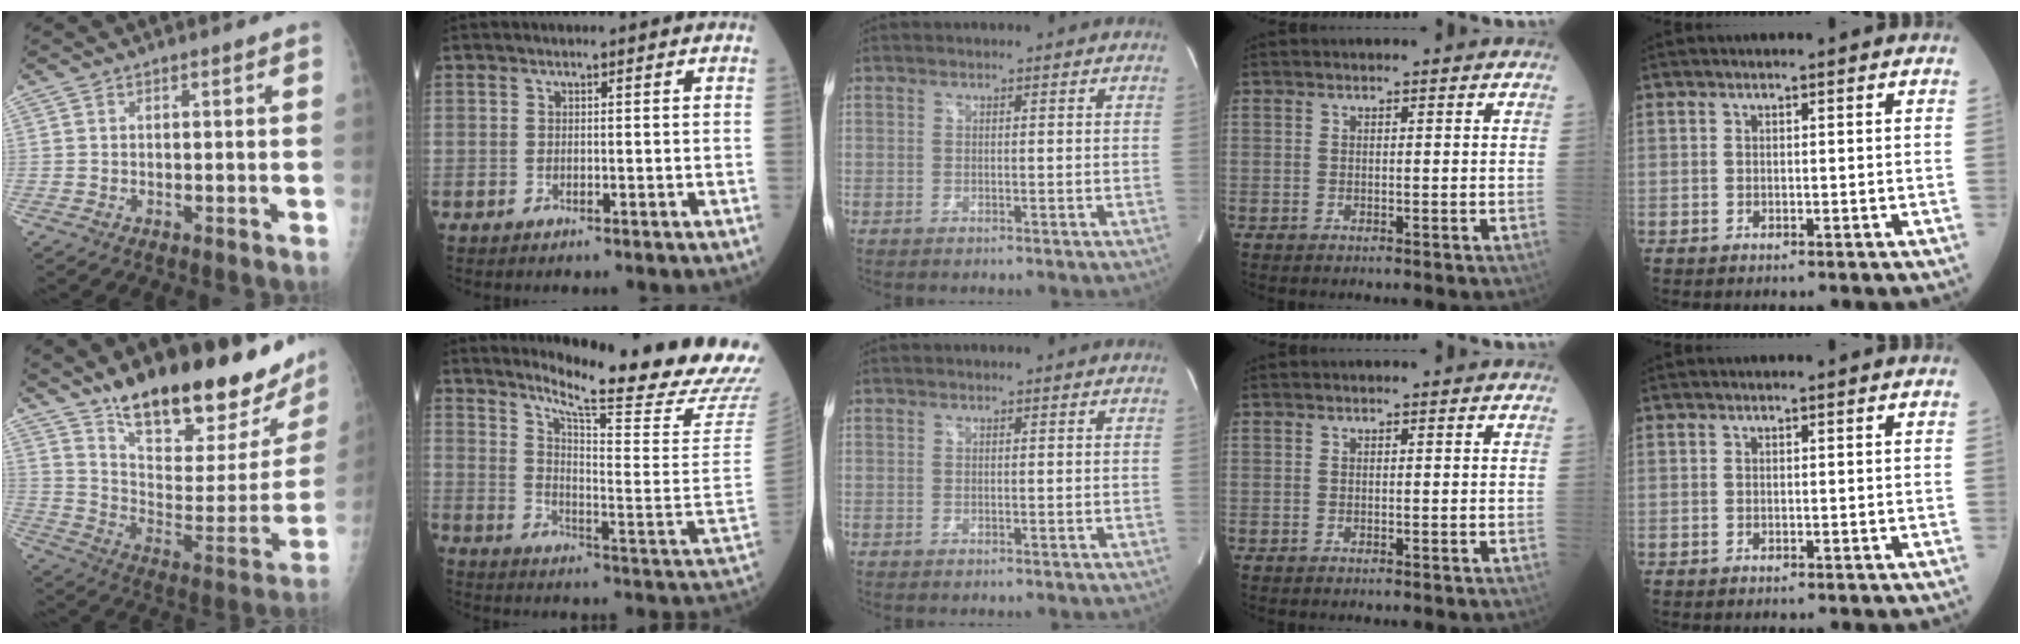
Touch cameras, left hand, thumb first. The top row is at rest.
{"thumb": {"total": 27.6, "force": [20.5, 8.9, 16.2], "torque": [-0.207, -0.099, 0.306]}, "index": {"total": 23.0, "force": [20.5, -0.9, 10.4], "torque": [-0.170, -0.125, 0.261]}}